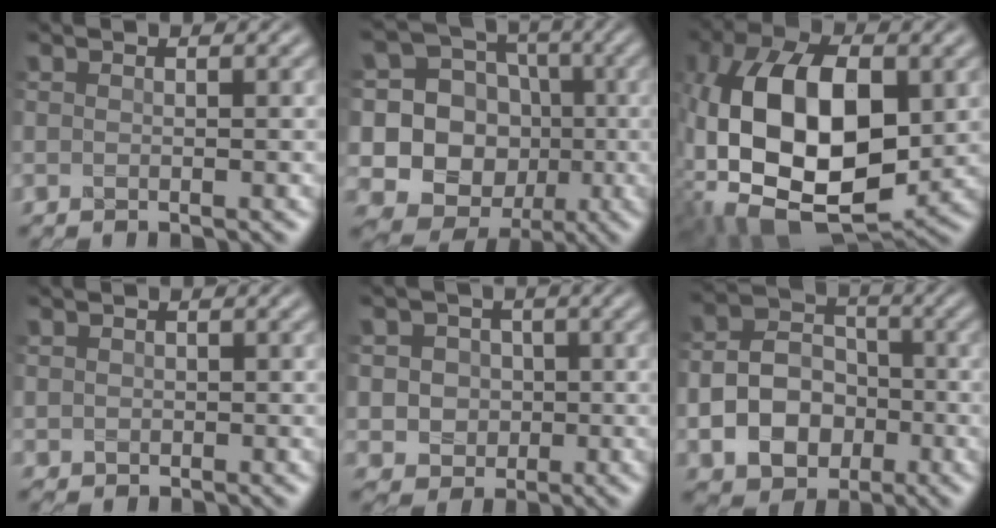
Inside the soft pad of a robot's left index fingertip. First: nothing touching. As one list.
[{"total": 18.6, "force": [-1.1, 17.9, 5.0], "torque": [-0.148, 0.024, -0.041]}, {"total": 15.3, "force": [-0.5, 9.0, 12.3], "torque": [-0.249, -0.009, -0.006]}, {"total": 0.9, "force": [0.2, 0.8, -0.2], "torque": [0.018, -0.002, 0.001]}, {"total": 5.2, "force": [0.6, 5.0, 1.3], "torque": [-0.013, 0.029, -0.009]}, {"total": 6.3, "force": [-1.5, 5.1, 3.5], "torque": [-0.059, -0.004, -0.030]}]